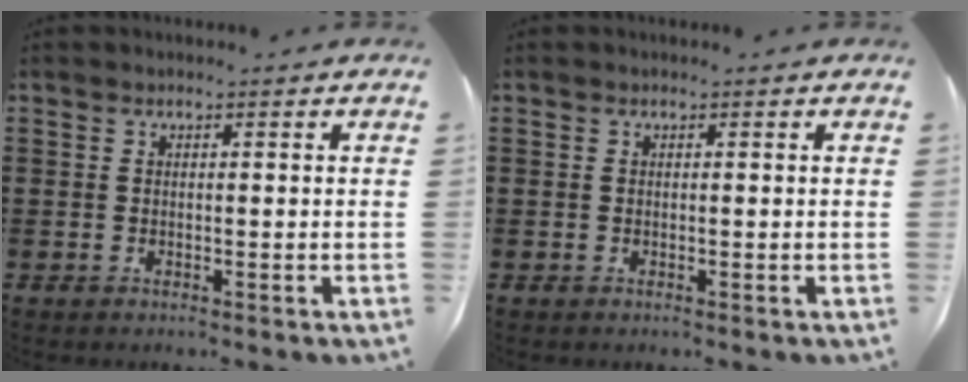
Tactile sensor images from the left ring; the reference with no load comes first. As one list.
[{"total": 0.0}]